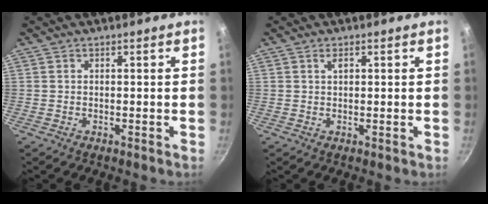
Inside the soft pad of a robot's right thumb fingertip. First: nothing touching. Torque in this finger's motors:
{"motor_torque": [0.45, -0.03, -0.44, 0.03, 0.01]}